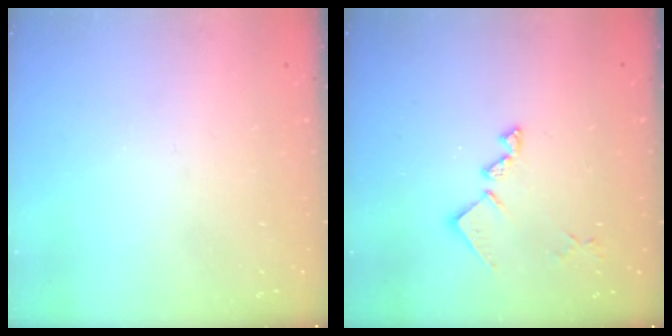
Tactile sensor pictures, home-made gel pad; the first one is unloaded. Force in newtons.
{"total": 12.1, "press": 12.1, "slide": 0.6}